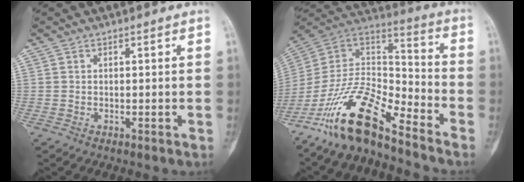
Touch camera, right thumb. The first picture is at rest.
{"total": 17.6, "force": [-12.7, 5.3, 10.9], "torque": [-0.190, 0.091, -0.239]}